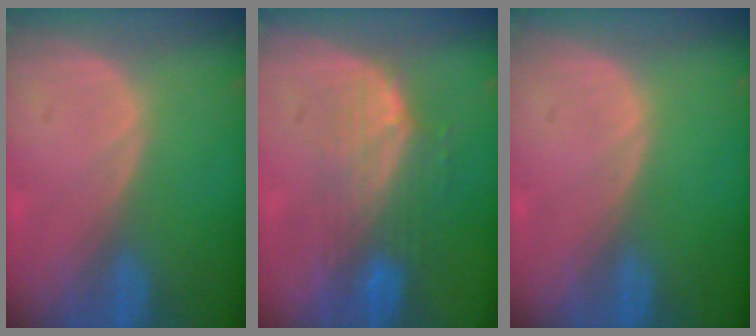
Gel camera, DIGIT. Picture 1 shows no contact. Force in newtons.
{"total": 7.5, "press": 6.8, "slide": 3.2}
{"total": 0.0}